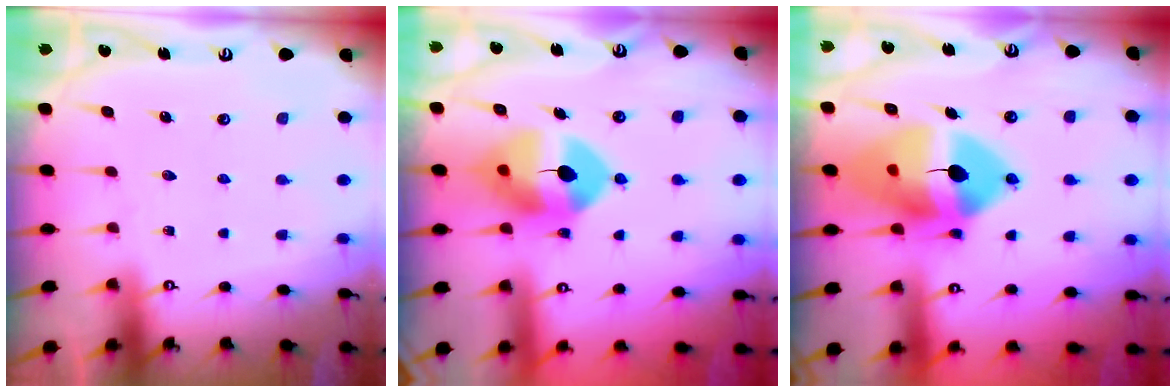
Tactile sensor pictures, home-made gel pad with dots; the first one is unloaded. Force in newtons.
{"total": 10.4, "press": 10.2, "slide": 2.1}
{"total": 17.4, "press": 17.2, "slide": 2.9}